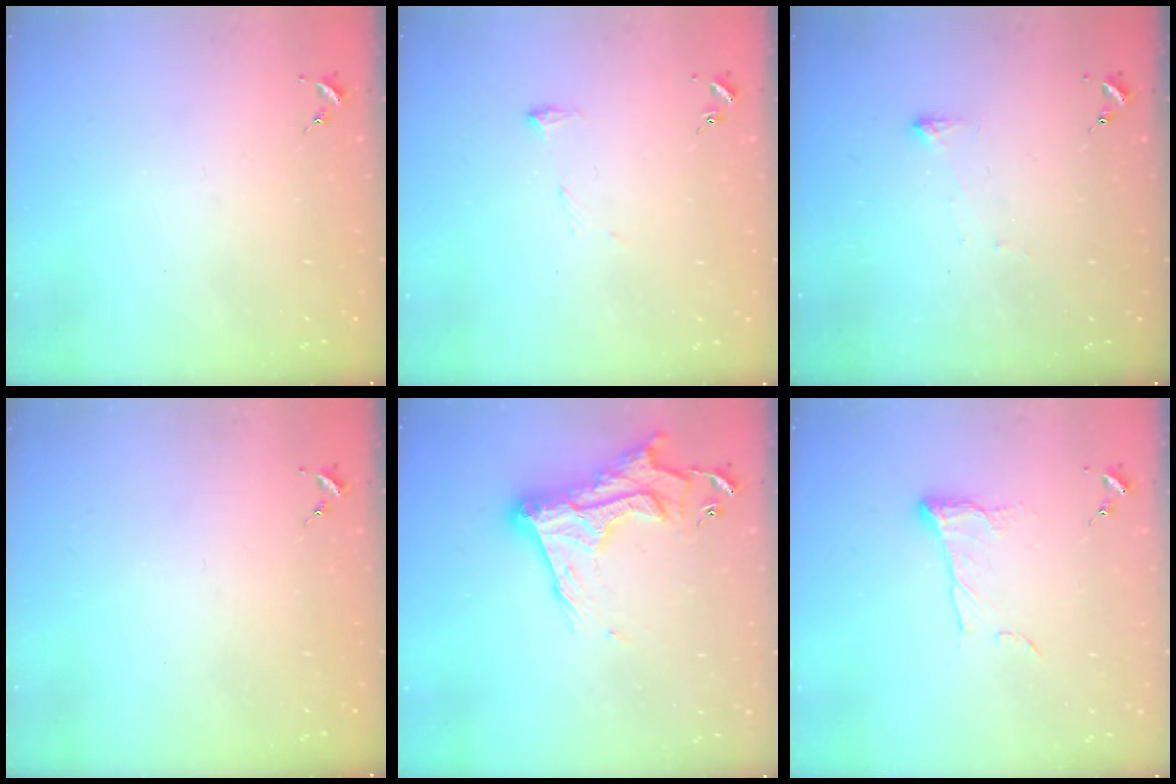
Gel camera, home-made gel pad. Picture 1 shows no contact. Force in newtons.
{"total": 6.5, "press": 6.5, "slide": 0.7}
{"total": 3.2, "press": 3.2, "slide": 0.6}
{"total": 0.0}
{"total": 19.0, "press": 18.9, "slide": 1.5}
{"total": 9.0, "press": 9.0, "slide": 0.3}